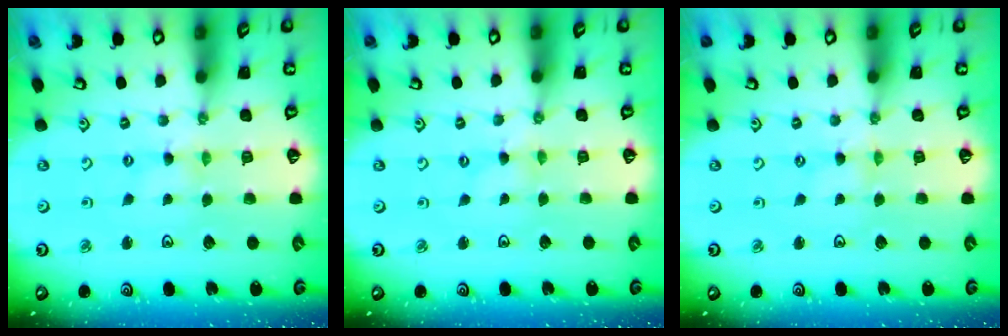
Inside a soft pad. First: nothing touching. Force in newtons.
{"total": 0.0}
{"total": 0.0}